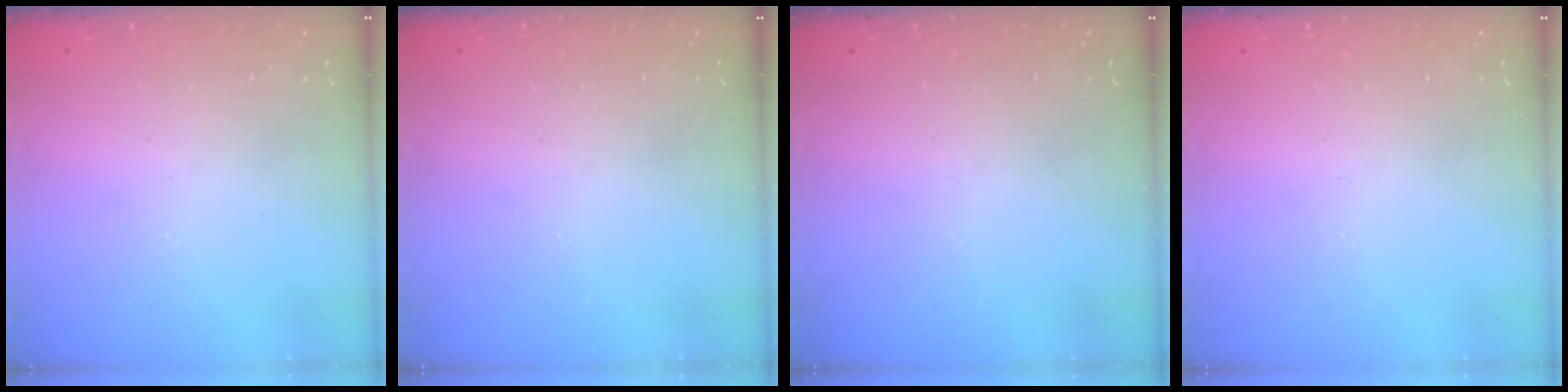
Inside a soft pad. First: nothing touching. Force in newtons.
{"total": 0.0}
{"total": 0.0}
{"total": 0.0}